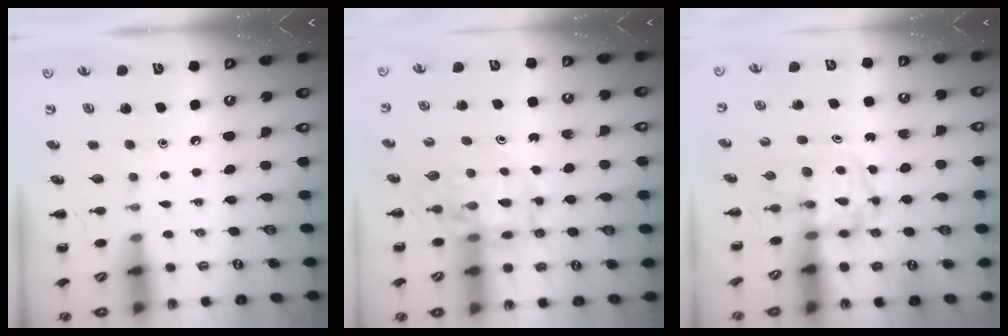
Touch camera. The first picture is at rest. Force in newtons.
{"total": 9.8, "press": 9.3, "slide": 3.1}
{"total": 3.7, "press": 3.7, "slide": 0.6}